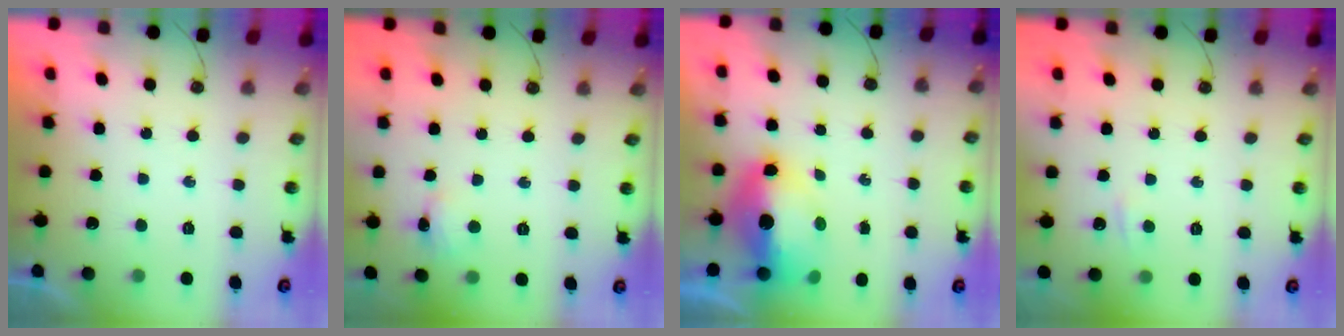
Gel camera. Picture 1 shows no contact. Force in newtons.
{"total": 2.9, "press": 2.9, "slide": 0.5}
{"total": 10.1, "press": 10.1, "slide": 0.9}
{"total": 2.8, "press": 2.8, "slide": 0.5}